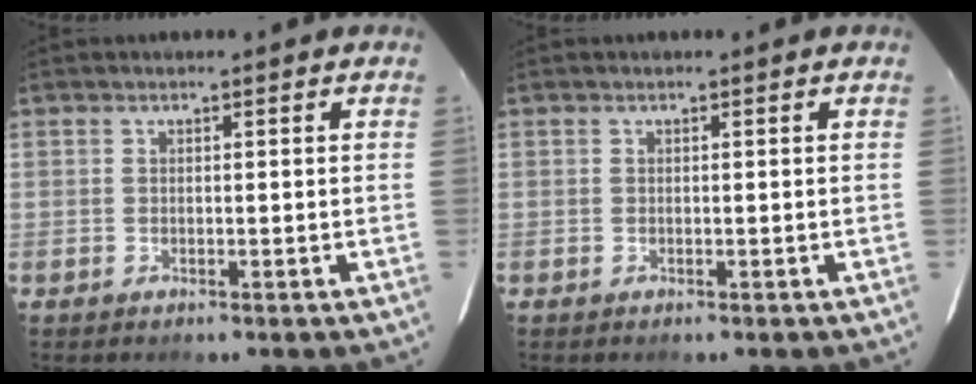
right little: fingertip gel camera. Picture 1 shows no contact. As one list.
[{"total": 0.0}]